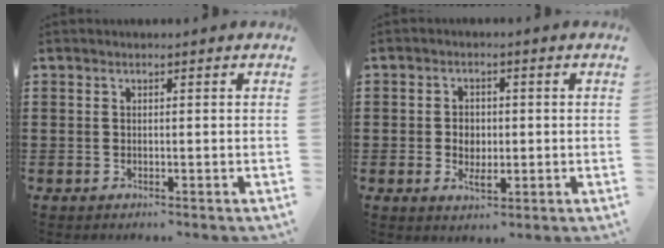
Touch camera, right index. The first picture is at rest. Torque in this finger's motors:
{"motor_torque": [1.07, 1.07, 0.33, 0.05]}